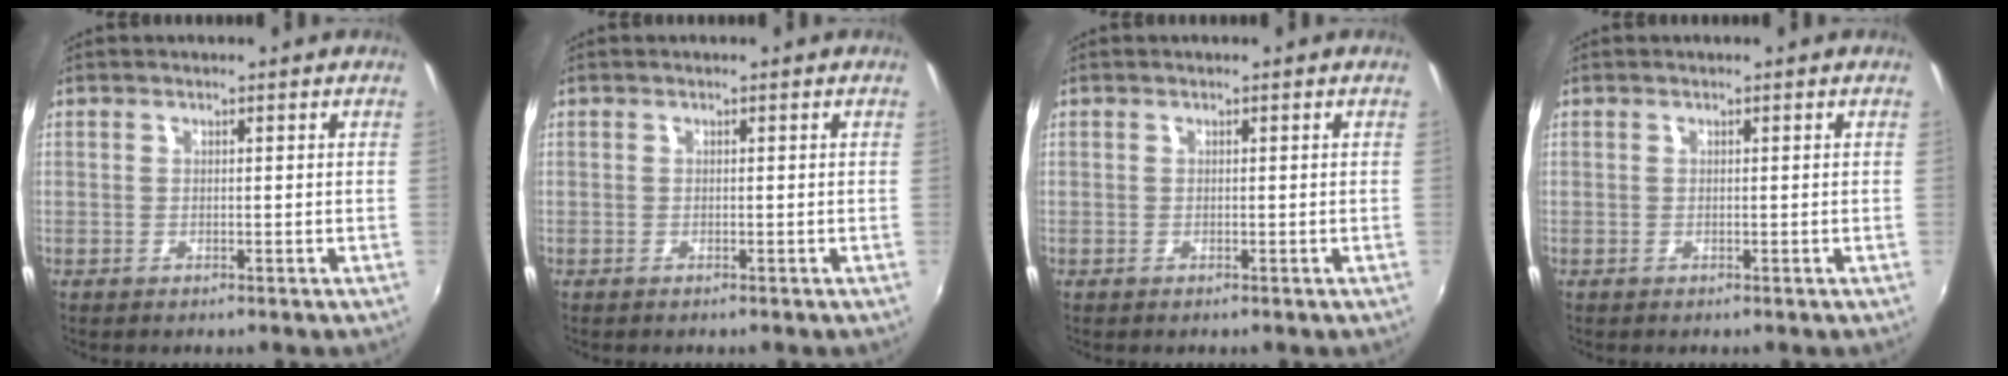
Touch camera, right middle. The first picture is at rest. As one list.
[{"total": 0.0}, {"total": 0.0}, {"total": 0.0}]